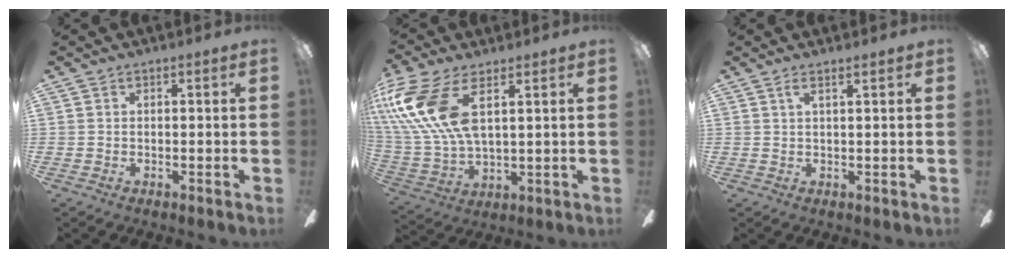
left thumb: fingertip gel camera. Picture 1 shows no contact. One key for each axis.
{"total": 18.2, "fx": 7.4, "fy": 8.2, "fz": 14.5, "tx": -0.324, "ty": -0.024, "tz": 0.128}
{"total": 2.1, "fx": 1.3, "fy": 0.0, "fz": 1.6, "tx": -0.035, "ty": 0.001, "tz": 0.022}